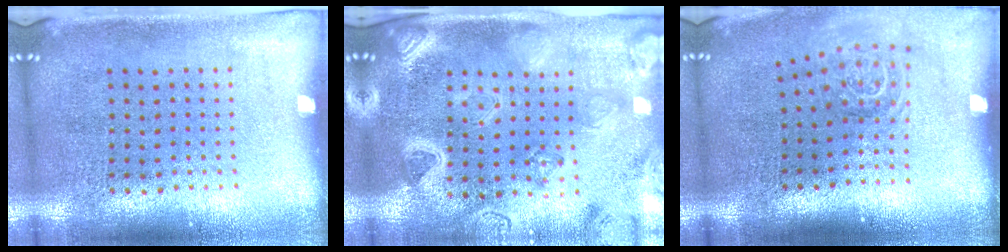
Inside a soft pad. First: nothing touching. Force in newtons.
{"total": 3.0, "press": 2.9, "slide": 0.7}
{"total": 1.6, "press": 1.1, "slide": 1.1}